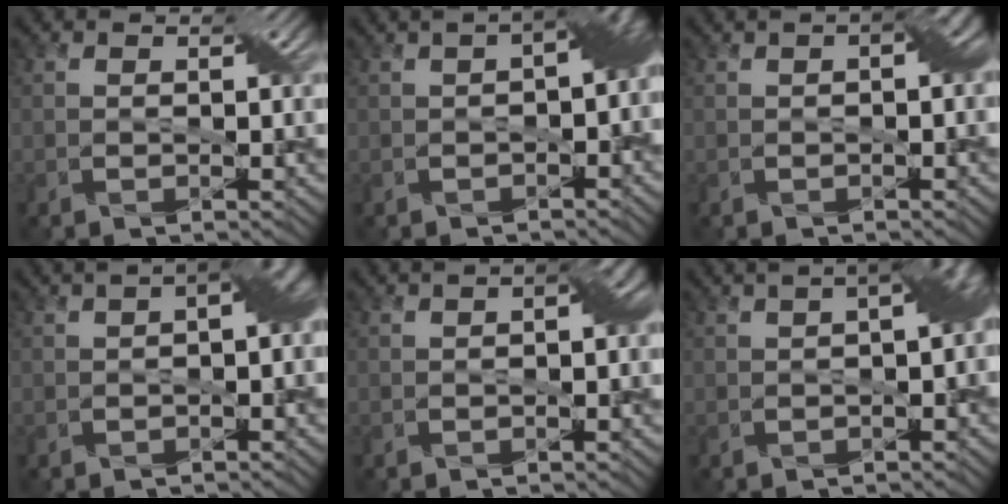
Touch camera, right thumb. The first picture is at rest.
{"total": 6.8, "force": [-0.2, 3.3, 5.9], "torque": [-0.069, 0.004, -0.001]}
{"total": 3.4, "force": [0.3, 1.6, 3.0], "torque": [-0.036, 0.011, 0.004]}
{"total": 6.0, "force": [0.3, 2.7, 5.4], "torque": [-0.062, 0.011, 0.008]}
{"total": 3.7, "force": [0.2, 1.8, 3.3], "torque": [-0.039, 0.009, 0.003]}
{"total": 5.8, "force": [0.5, 2.1, 5.4], "torque": [-0.063, 0.014, 0.008]}